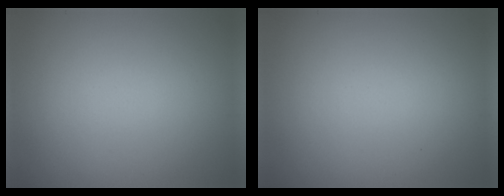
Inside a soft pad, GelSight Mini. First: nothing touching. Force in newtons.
{"total": 0.0}